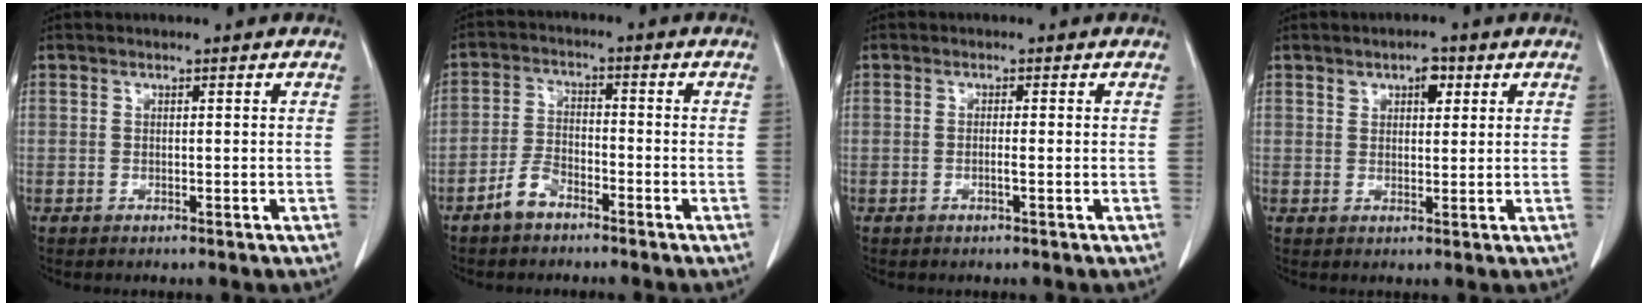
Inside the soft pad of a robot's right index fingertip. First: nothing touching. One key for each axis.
{"total": 4.5, "fx": -3.2, "fy": 2.2, "fz": 2.2, "tx": -0.048, "ty": 0.007, "tz": -0.062}
{"total": 1.2, "fx": -0.4, "fy": -0.1, "fz": 1.1, "tx": -0.022, "ty": -0.001, "tz": -0.006}
{"total": 3.0, "fx": 1.6, "fy": 1.6, "fz": 2.0, "tx": -0.027, "ty": 0.004, "tz": 0.024}